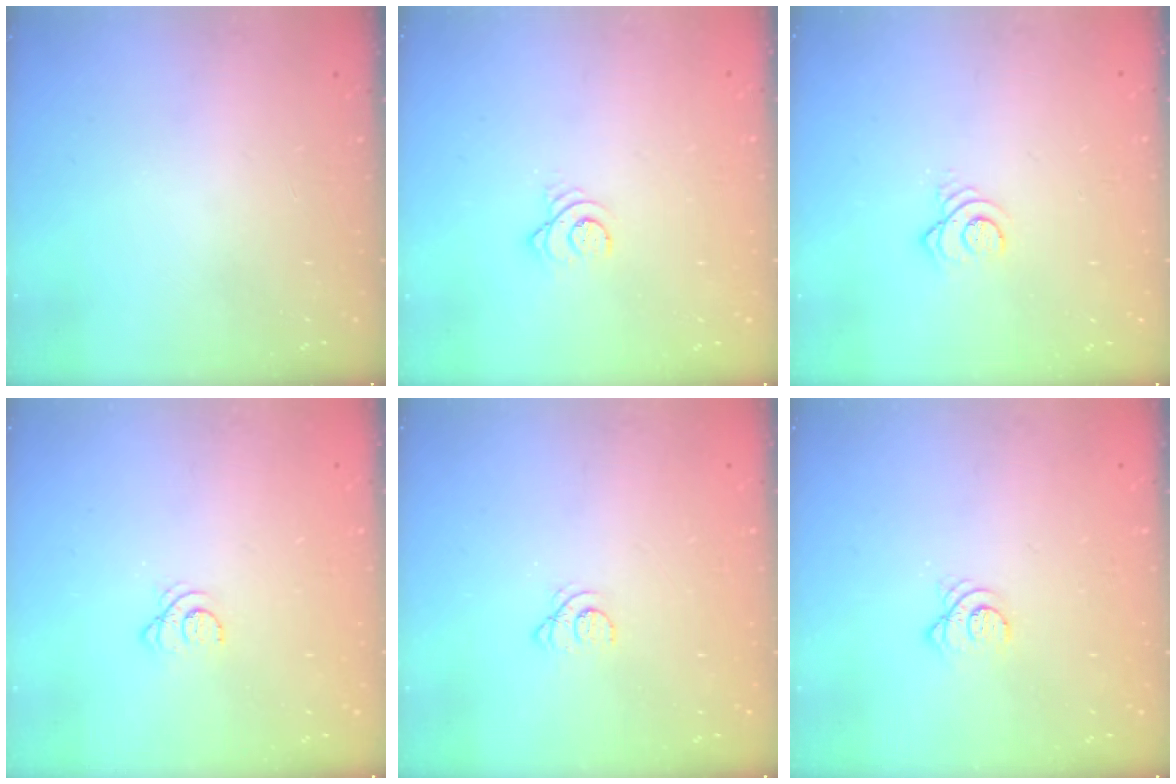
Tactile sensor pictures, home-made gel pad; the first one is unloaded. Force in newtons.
{"total": 3.0, "press": 2.9, "slide": 0.4}
{"total": 3.8, "press": 3.8, "slide": 0.2}
{"total": 2.4, "press": 2.4, "slide": 0.3}
{"total": 1.7, "press": 1.6, "slide": 0.1}
{"total": 3.1, "press": 3.1, "slide": 0.2}